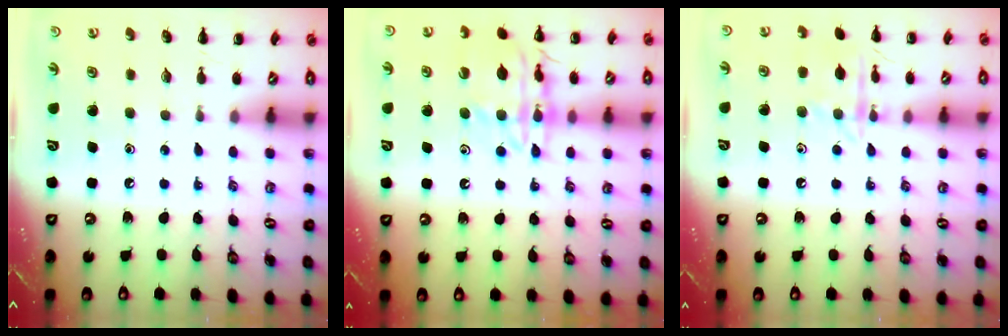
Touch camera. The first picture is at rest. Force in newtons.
{"total": 13.8, "press": 13.8, "slide": 1.4}
{"total": 10.0, "press": 10.0, "slide": 0.7}